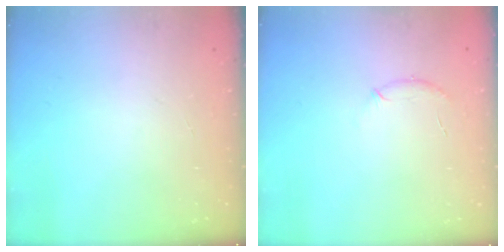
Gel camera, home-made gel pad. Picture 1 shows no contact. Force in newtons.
{"total": 6.1, "press": 5.9, "slide": 1.4}